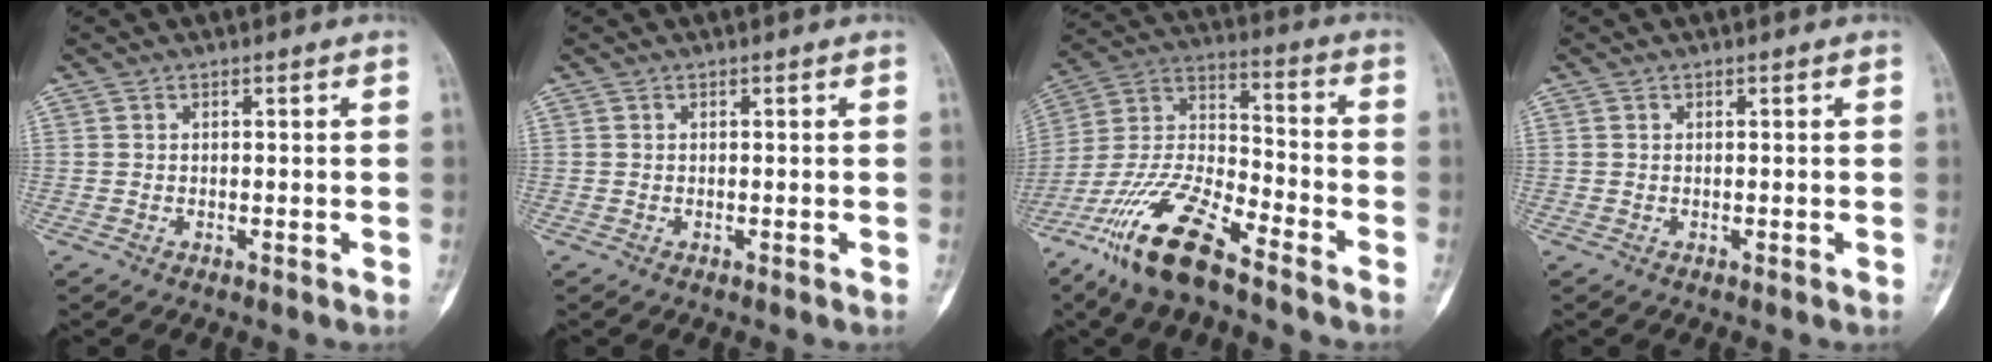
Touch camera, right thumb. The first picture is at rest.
{"total": 0.0}
{"total": 17.4, "force": [-11.8, 5.1, 11.6], "torque": [-0.231, 0.062, -0.225]}
{"total": 0.0}